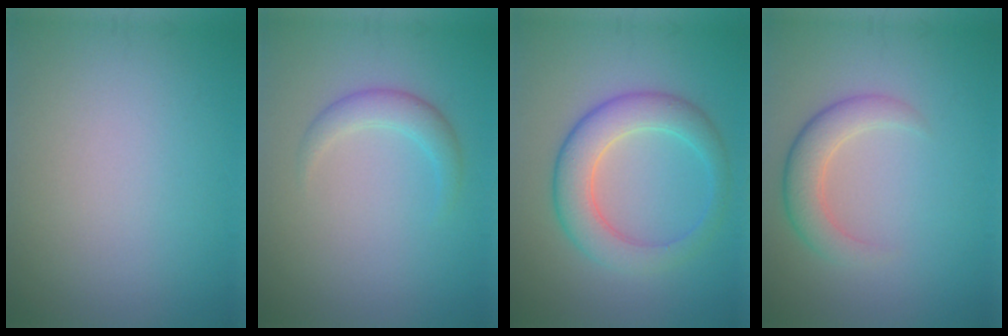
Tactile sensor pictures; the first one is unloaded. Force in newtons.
{"total": 2.2, "press": 2.2, "slide": 0.1}
{"total": 5.4, "press": 5.4, "slide": 0.3}
{"total": 3.5, "press": 3.5, "slide": 0.2}